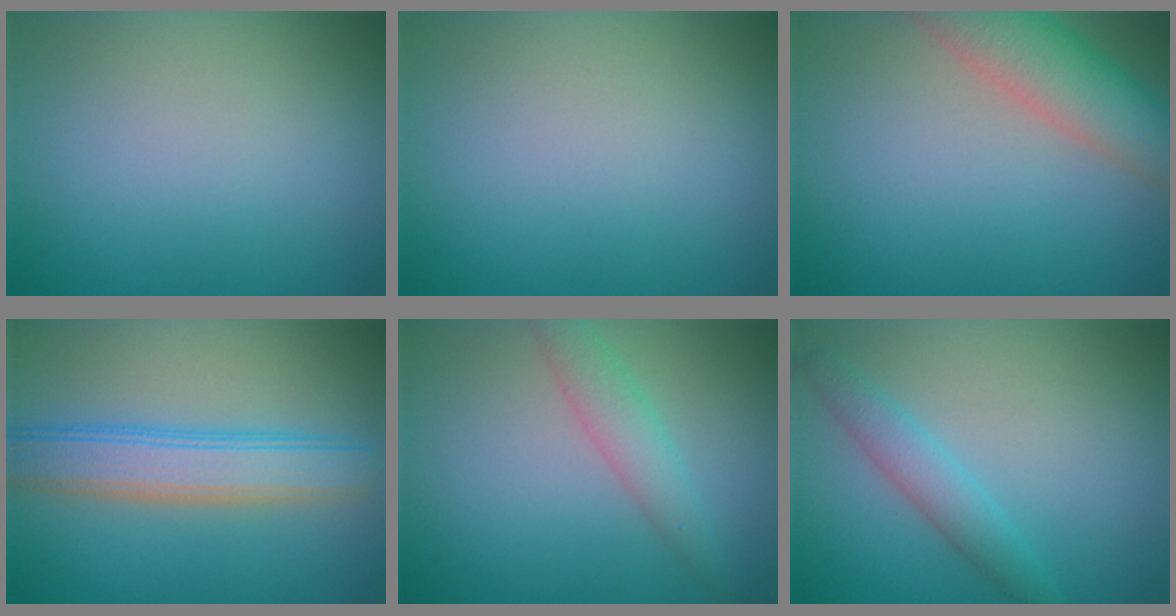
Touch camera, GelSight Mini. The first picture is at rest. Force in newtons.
{"total": 0.0}
{"total": 6.1, "press": 6.1, "slide": 0.5}
{"total": 5.5, "press": 5.5, "slide": 0.3}
{"total": 2.5, "press": 2.5, "slide": 0.1}
{"total": 2.7, "press": 2.7, "slide": 0.1}